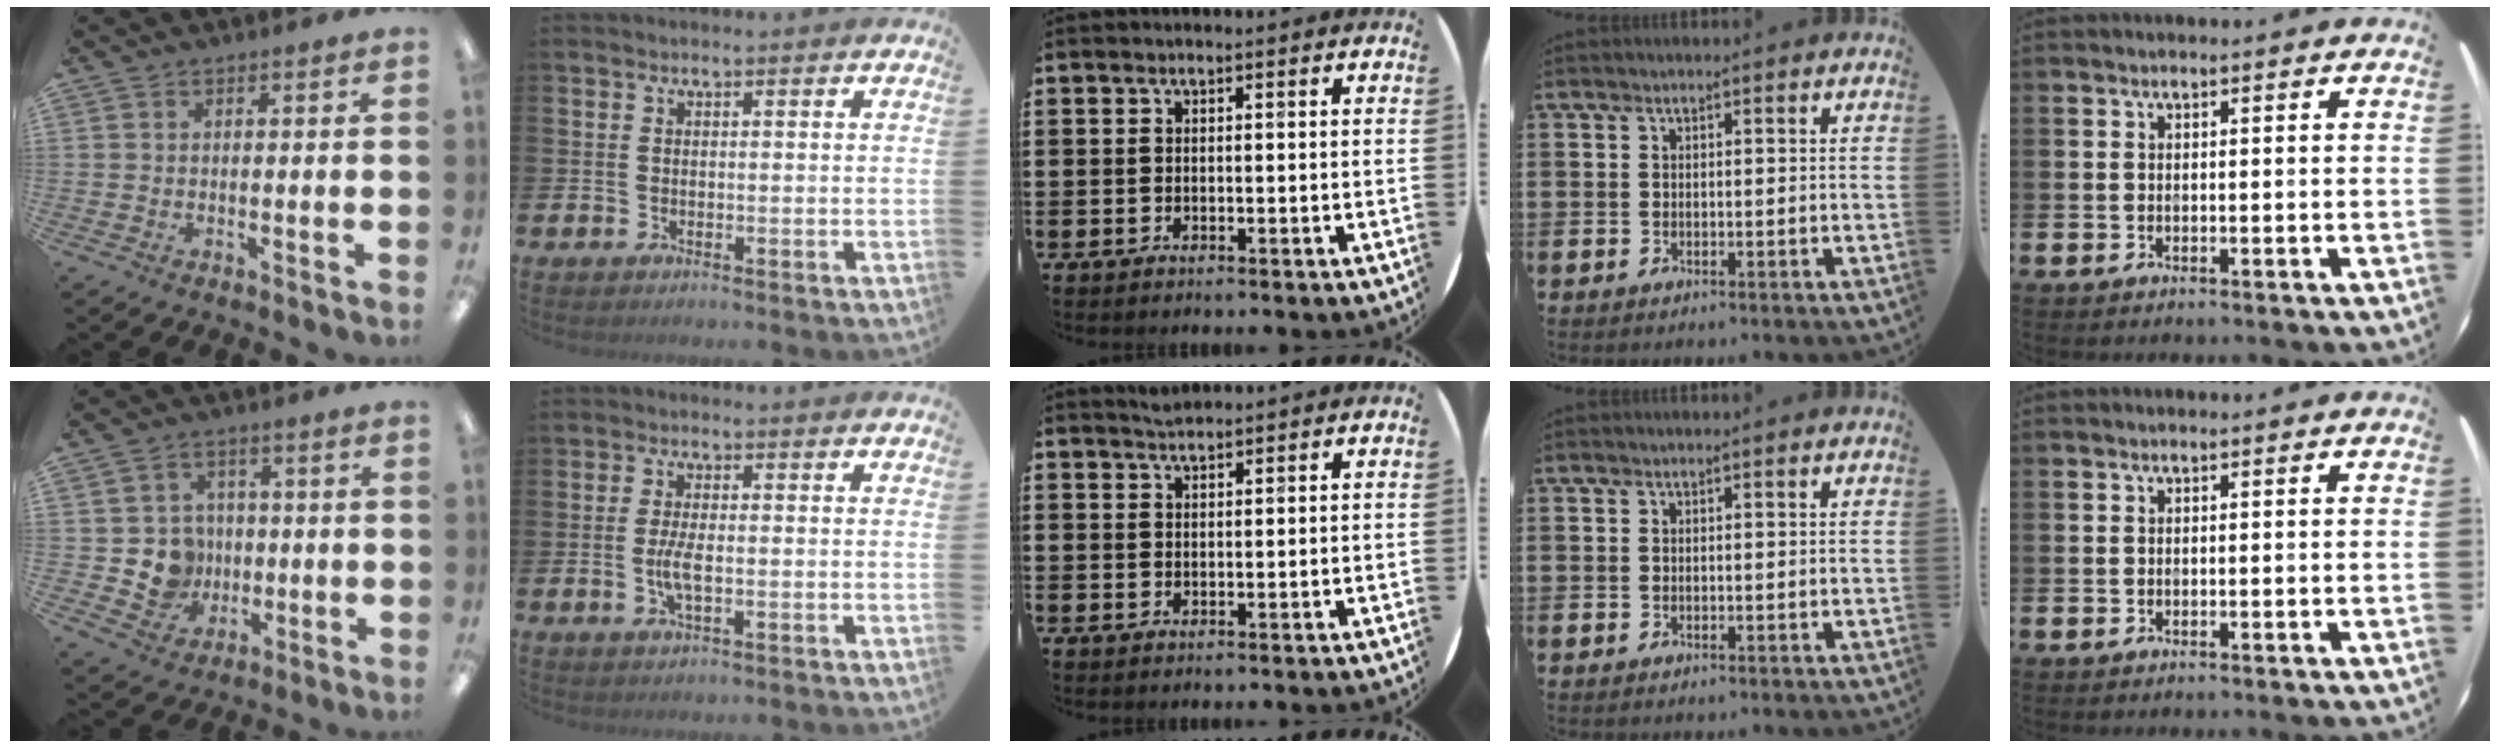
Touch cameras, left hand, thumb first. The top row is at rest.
{"thumb": {"total": 8.1, "force": [-0.4, 7.9, 2.0], "torque": [-0.044, 0.005, 0.001]}, "index": {"total": 3.5, "force": [-0.6, 1.1, 3.2], "torque": [-0.059, -0.003, -0.015]}, "middle": {"total": 1.5, "force": [1.5, 0.0, 0.1], "torque": [-0.004, 0.000, 0.029]}}